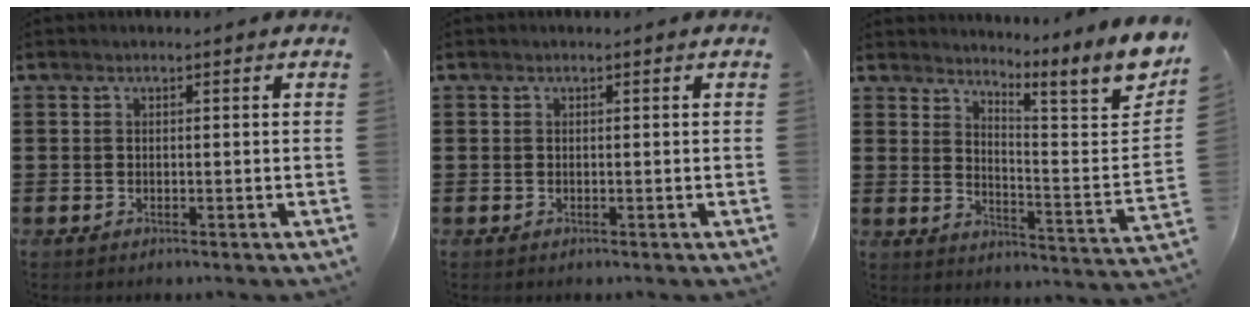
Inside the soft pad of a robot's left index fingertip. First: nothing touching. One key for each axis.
{"total": 0.0}
{"total": 6.6, "fx": 4.9, "fy": -0.3, "fz": 4.5, "tx": -0.072, "ty": -0.062, "tz": 0.072}